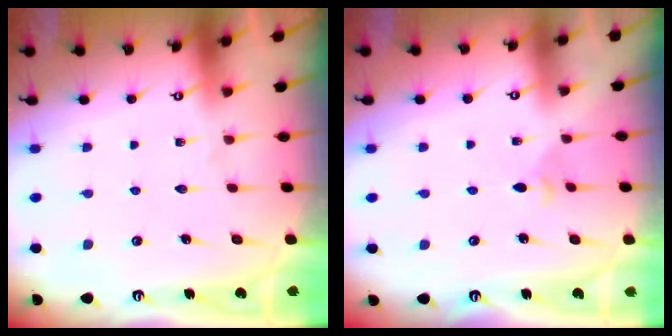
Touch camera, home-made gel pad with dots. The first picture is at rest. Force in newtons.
{"total": 2.9, "press": 2.8, "slide": 0.6}